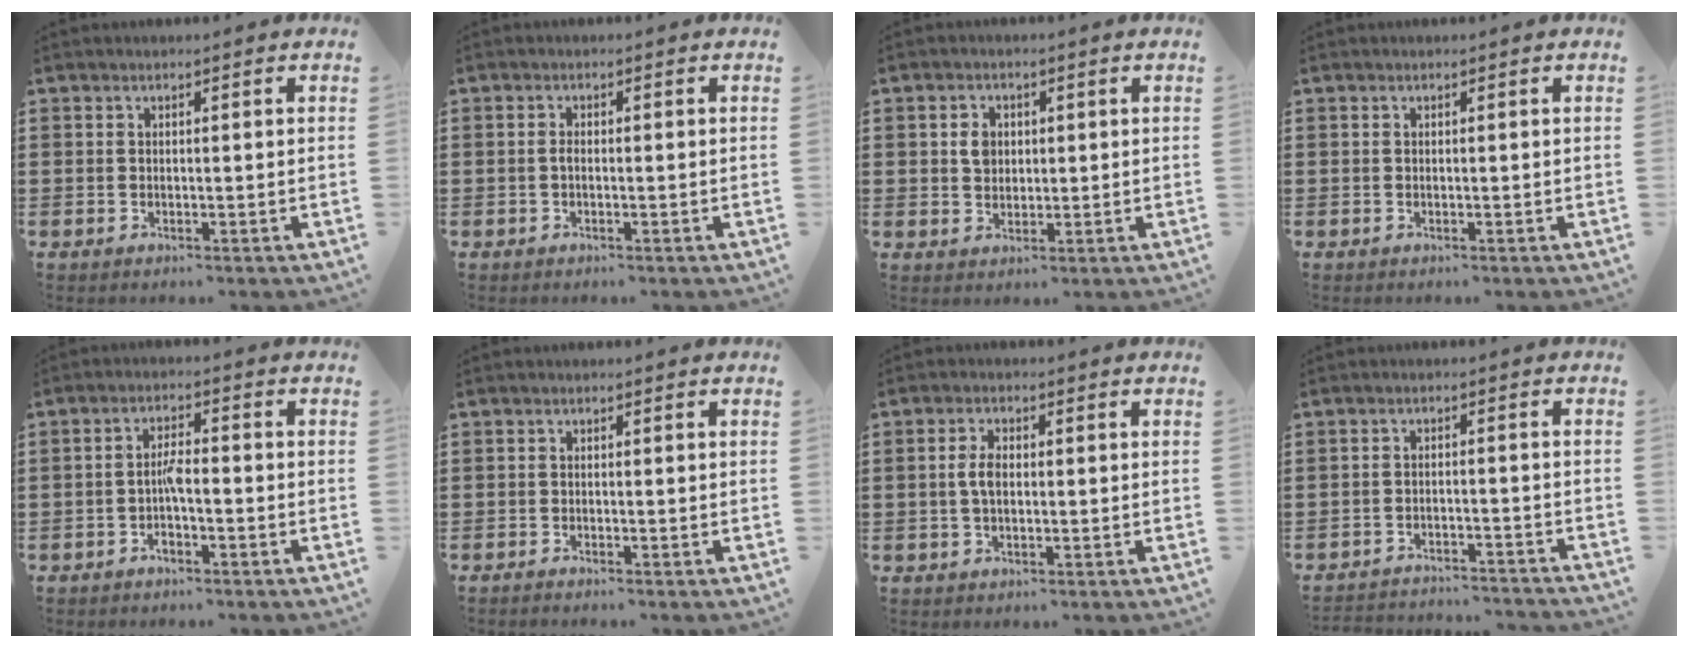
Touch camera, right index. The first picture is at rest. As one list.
[{"total": 1.0, "force": [-0.3, 0.4, 0.9], "torque": [-0.019, -0.002, -0.006]}, {"total": 3.0, "force": [0.6, 2.4, 1.6], "torque": [-0.039, 0.011, 0.010]}, {"total": 0.0}, {"total": 3.0, "force": [-1.2, 0.9, 2.6], "torque": [-0.057, 0.005, -0.026]}, {"total": 0.7, "force": [-0.7, -0.1, 0.0], "torque": [0.000, -0.002, -0.015]}, {"total": 3.3, "force": [0.0, 1.6, 2.9], "torque": [-0.064, 0.004, -0.003]}, {"total": 3.0, "force": [-3.0, 0.1, 0.1], "torque": [-0.006, 0.002, -0.064]}]